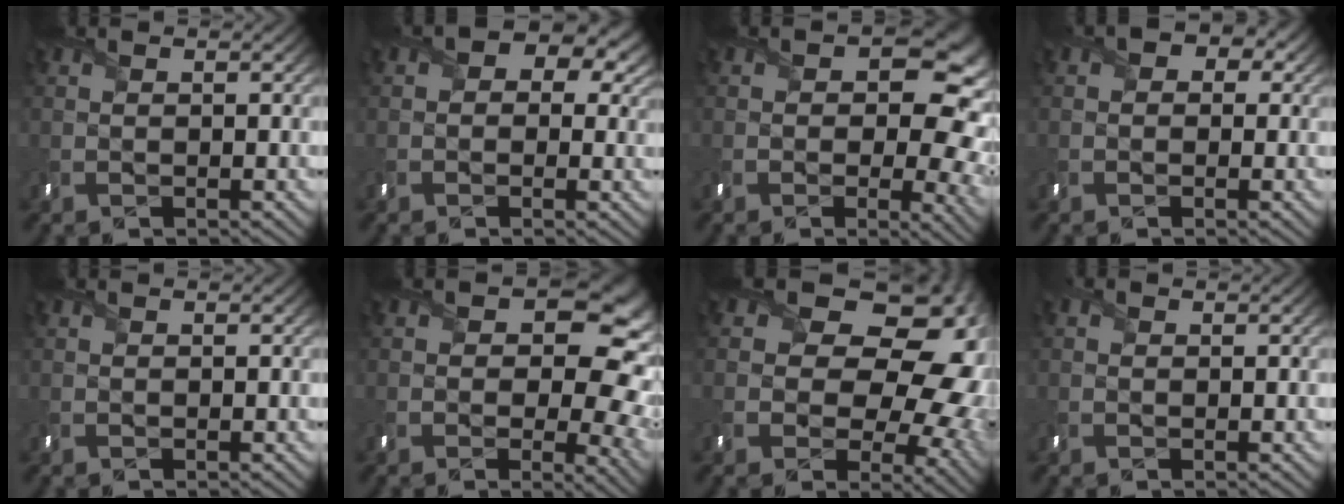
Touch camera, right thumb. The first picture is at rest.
{"total": 6.1, "force": [1.7, 4.4, 3.8], "torque": [-0.046, 0.012, 0.012]}
{"total": 12.3, "force": [0.8, 8.5, 8.9], "torque": [-0.098, -0.023, 0.025]}
{"total": 2.7, "force": [0.4, 2.3, 1.2], "torque": [-0.011, 0.007, -0.007]}
{"total": 0.0}
{"total": 14.1, "force": [1.0, 10.0, 9.9], "torque": [-0.100, -0.018, 0.025]}
{"total": 17.9, "force": [3.2, 12.4, 12.5], "torque": [-0.170, -0.015, 0.066]}
{"total": 0.6, "force": [0.0, 0.6, 0.1], "torque": [-0.002, -0.003, -0.003]}